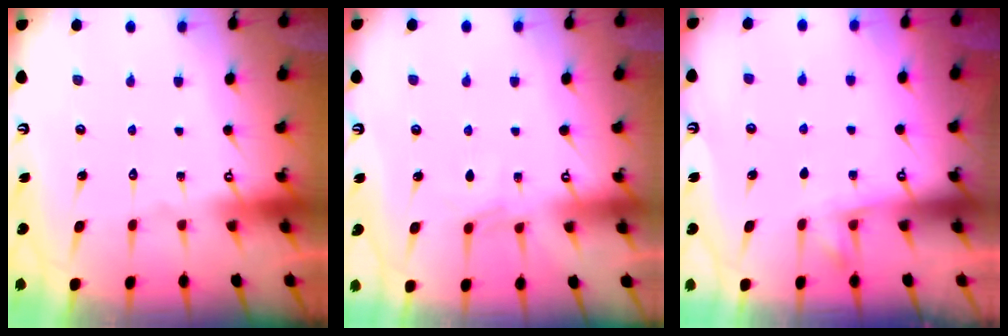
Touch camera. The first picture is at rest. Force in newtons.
{"total": 3.6, "press": 3.5, "slide": 0.5}
{"total": 3.0, "press": 3.0, "slide": 0.4}